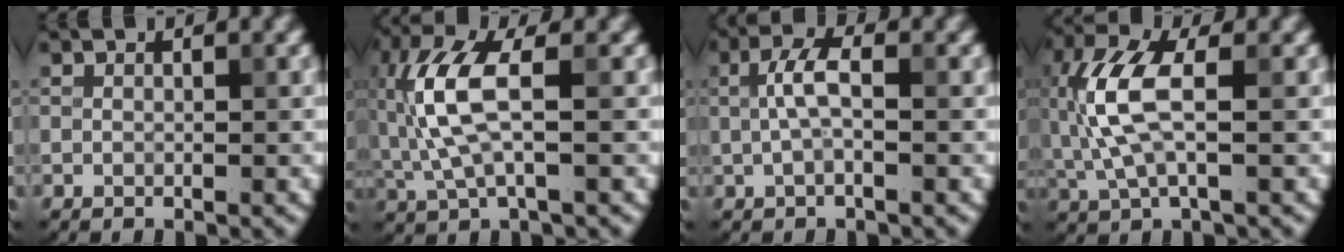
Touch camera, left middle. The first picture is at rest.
{"total": 6.5, "force": [0.4, 2.2, 6.1], "torque": [-0.153, 0.008, 0.004]}
{"total": 2.8, "force": [0.3, 0.9, 2.6], "torque": [-0.056, 0.006, 0.001]}
{"total": 6.1, "force": [0.2, 2.4, 5.7], "torque": [-0.142, 0.009, 0.000]}